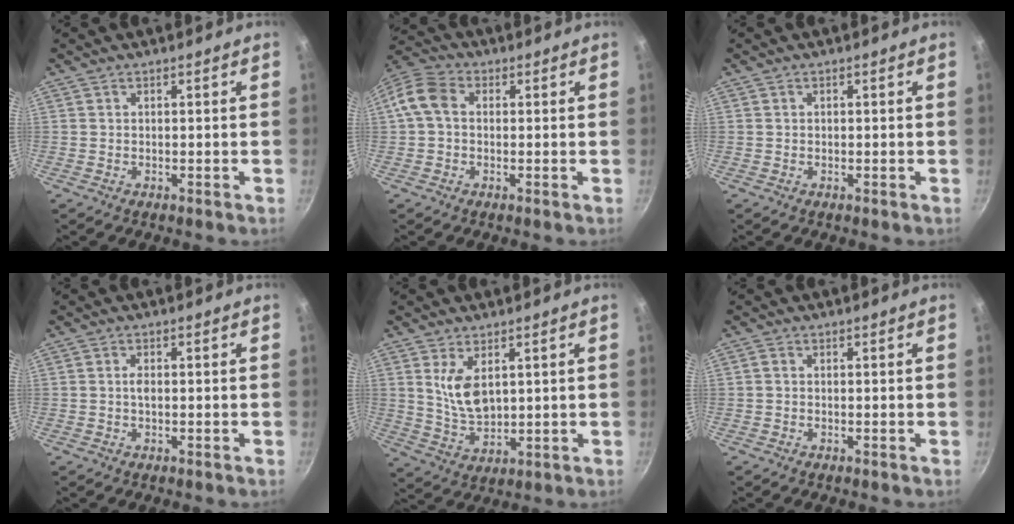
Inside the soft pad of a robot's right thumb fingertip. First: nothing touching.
{"total": 7.3, "force": [0.7, 5.5, 4.8], "torque": [-0.090, 0.020, -0.003]}
{"total": 0.5, "force": [0.2, 0.5, 0.2], "torque": [-0.002, 0.004, 0.003]}
{"total": 1.5, "force": [0.0, 0.7, 1.3], "torque": [-0.024, 0.003, -0.001]}
{"total": 7.9, "force": [2.7, 4.3, 6.0], "torque": [-0.104, -0.029, 0.063]}
{"total": 0.8, "force": [0.0, 0.6, 0.5], "torque": [-0.009, 0.004, 0.000]}